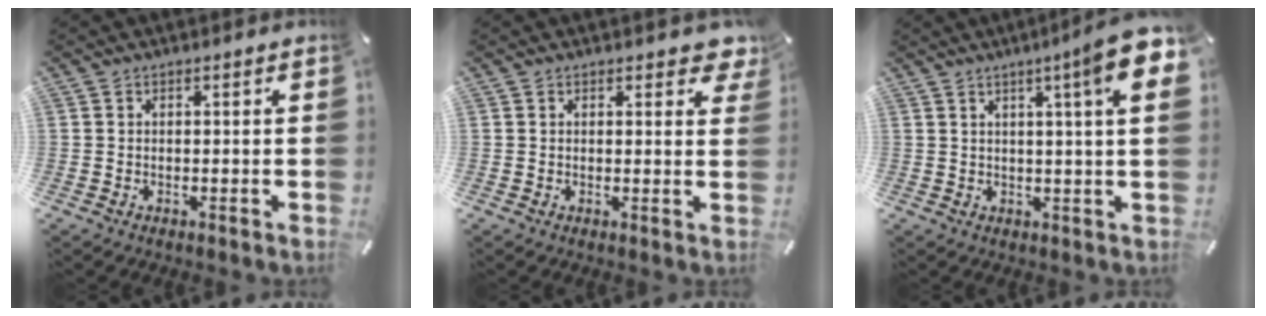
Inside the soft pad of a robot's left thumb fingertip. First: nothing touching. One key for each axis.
{"total": 3.0, "fx": 2.0, "fy": 1.5, "fz": 1.6, "tx": -0.014, "ty": -0.005, "tz": 0.031}
{"total": 11.2, "fx": 4.8, "fy": 0.3, "fz": 10.2, "tx": -0.153, "ty": -0.026, "tz": 0.070}